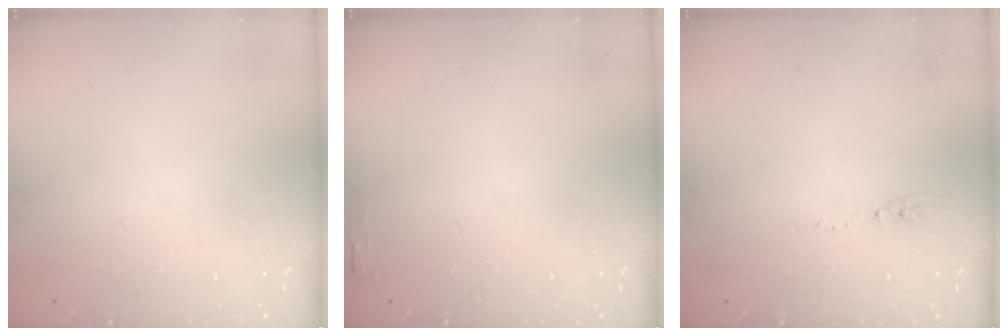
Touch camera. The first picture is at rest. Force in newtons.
{"total": 2.7, "press": 2.6, "slide": 0.8}
{"total": 5.2, "press": 5.2, "slide": 0.5}